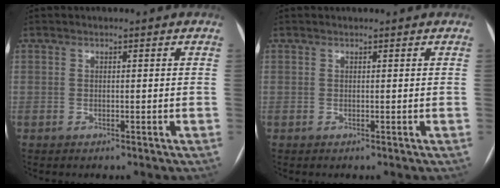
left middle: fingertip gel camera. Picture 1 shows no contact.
{"total": 0.7, "force": [0.7, 0.1, 0.1], "torque": [-0.008, 0.013, 0.011]}